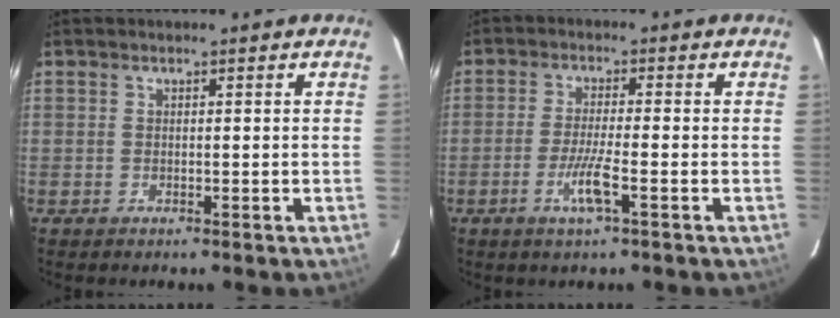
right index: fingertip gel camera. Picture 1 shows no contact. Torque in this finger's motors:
{"motor_torque": [0.65, -0.31, 0.35, 0.10]}